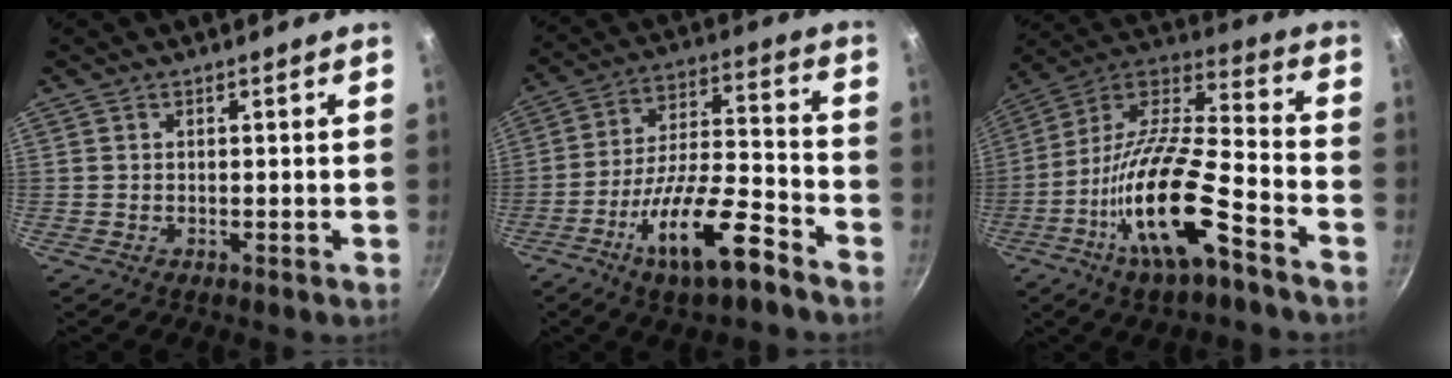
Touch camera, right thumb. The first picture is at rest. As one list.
[{"total": 16.4, "force": [-9.3, 5.0, 12.6], "torque": [-0.206, 0.056, -0.165]}, {"total": 21.4, "force": [-9.7, 6.7, 17.9], "torque": [-0.321, 0.044, -0.192]}]